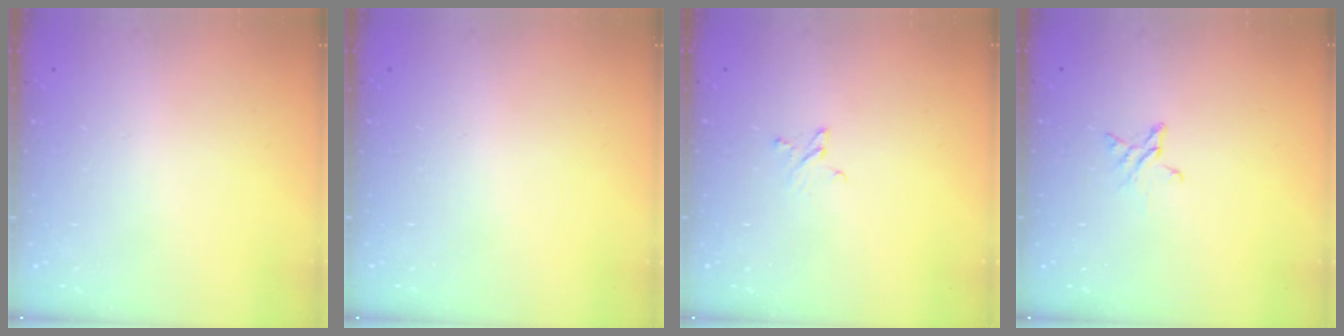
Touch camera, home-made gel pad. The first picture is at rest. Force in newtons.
{"total": 0.0}
{"total": 2.4, "press": 2.4, "slide": 0.2}
{"total": 3.1, "press": 3.1, "slide": 0.3}